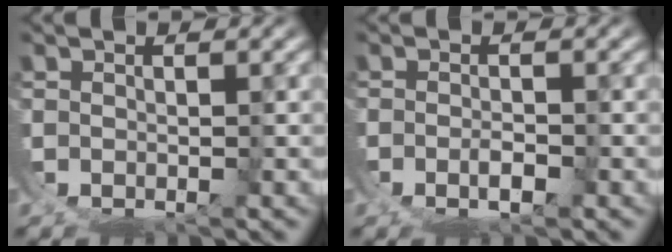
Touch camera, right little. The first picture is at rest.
{"total": 1.7, "force": [-0.8, -0.4, 1.5], "torque": [-0.019, -0.003, -0.015]}